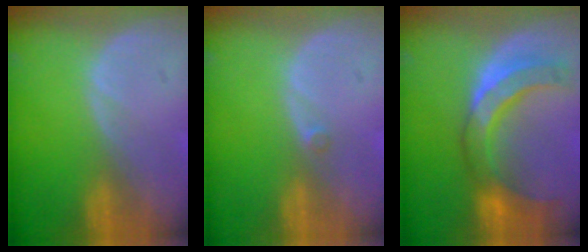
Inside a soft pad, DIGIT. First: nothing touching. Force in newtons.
{"total": 0.8, "press": 0.6, "slide": 0.4}
{"total": 9.0, "press": 8.8, "slide": 1.8}